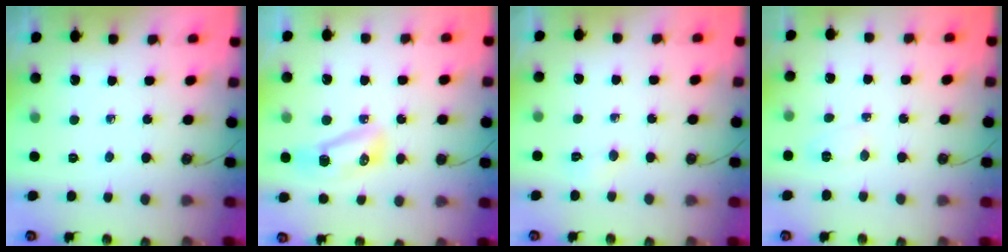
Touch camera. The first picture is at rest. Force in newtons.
{"total": 11.2, "press": 9.1, "slide": 6.7}
{"total": 3.9, "press": 3.9, "slide": 0.6}
{"total": 3.8, "press": 3.8, "slide": 0.7}